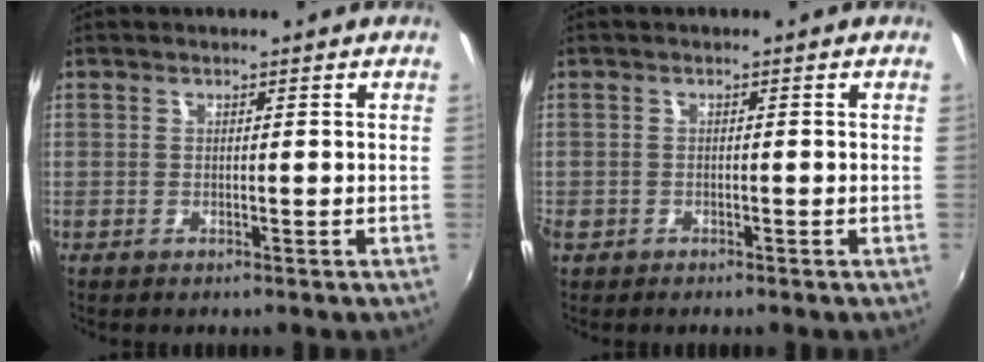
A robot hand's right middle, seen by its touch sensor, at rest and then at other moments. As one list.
[{"total": 1.7, "force": [-1.1, 1.2, 0.5], "torque": [-0.015, -0.004, -0.019]}]